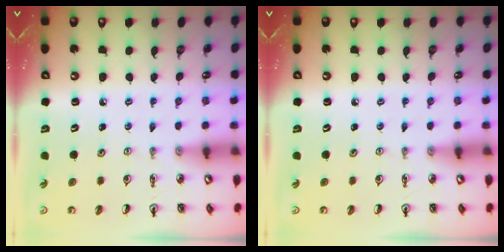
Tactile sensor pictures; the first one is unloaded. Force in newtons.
{"total": 0.0}